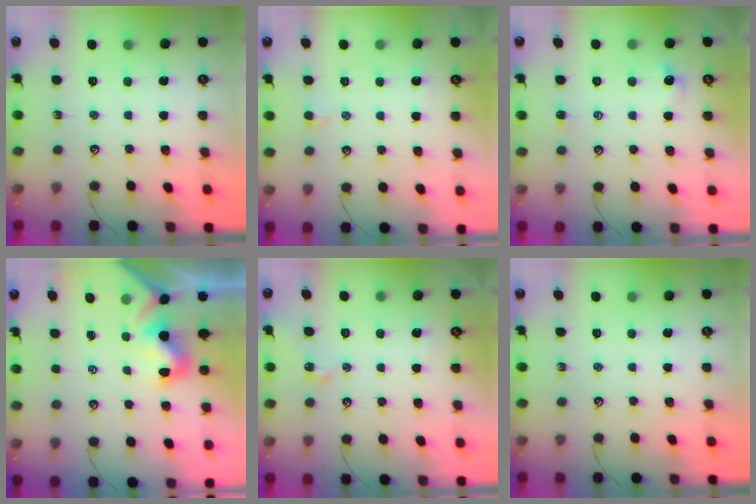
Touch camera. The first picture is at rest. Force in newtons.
{"total": 2.0, "press": 2.0, "slide": 0.4}
{"total": 0.0}
{"total": 0.7, "press": 0.5, "slide": 0.6}
{"total": 2.0, "press": 1.9, "slide": 0.3}
{"total": 0.0}